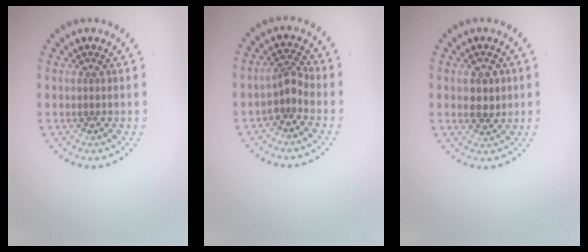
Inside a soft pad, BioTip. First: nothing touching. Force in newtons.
{"total": 1.9, "press": 1.5, "slide": 1.3}
{"total": 2.5, "press": 2.4, "slide": 0.5}